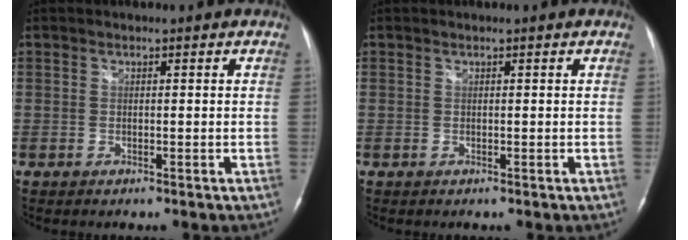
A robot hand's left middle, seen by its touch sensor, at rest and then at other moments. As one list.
[{"total": 0.0}]